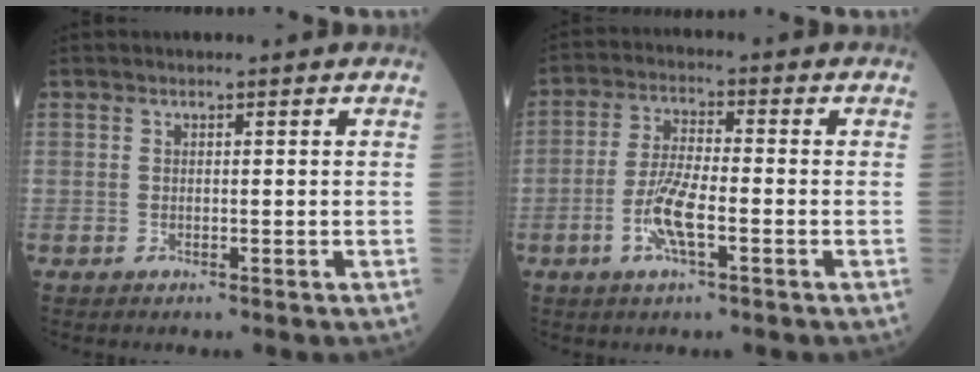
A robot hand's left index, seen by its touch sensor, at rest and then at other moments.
{"total": 6.8, "force": [-2.6, 1.4, 6.1], "torque": [-0.129, -0.007, -0.055]}